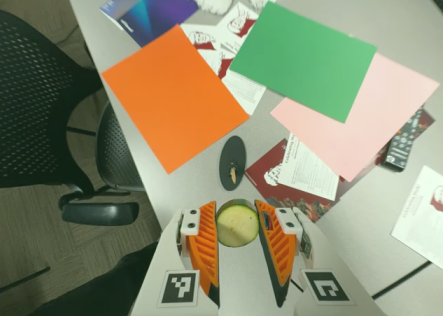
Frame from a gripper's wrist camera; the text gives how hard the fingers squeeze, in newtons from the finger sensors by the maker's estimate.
{"total": 10.1, "left": 10.3, "right": 9.9}